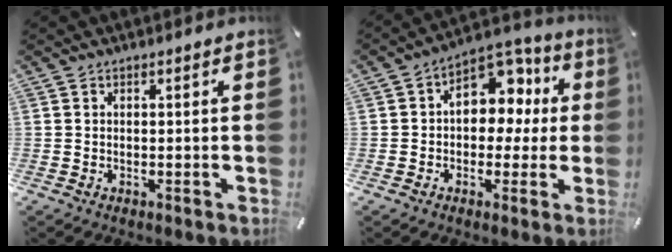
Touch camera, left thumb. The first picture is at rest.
{"total": 10.9, "force": [2.1, 8.7, 6.2], "torque": [-0.075, -0.020, 0.038]}